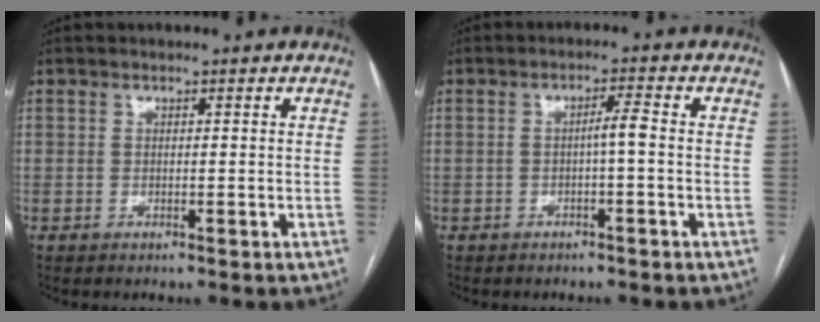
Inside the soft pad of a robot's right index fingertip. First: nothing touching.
{"total": 2.3, "force": [-0.4, 0.0, 2.3], "torque": [-0.036, 0.004, -0.007]}